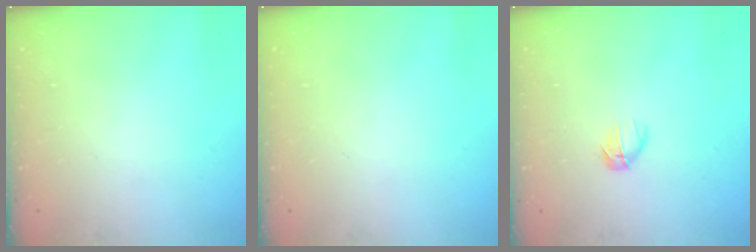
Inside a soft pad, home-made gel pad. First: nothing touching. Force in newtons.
{"total": 0.0}
{"total": 4.8, "press": 4.6, "slide": 1.3}